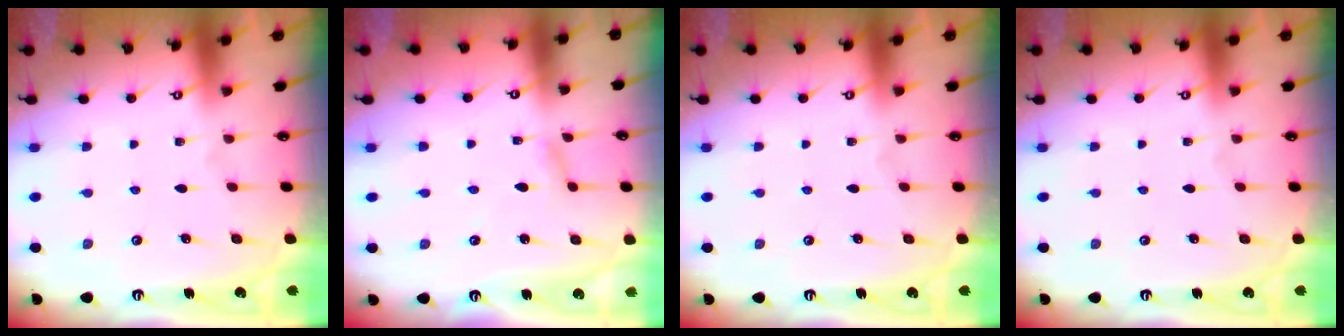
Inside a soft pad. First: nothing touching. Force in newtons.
{"total": 2.5, "press": 2.5, "slide": 0.1}
{"total": 0.0}
{"total": 0.0}